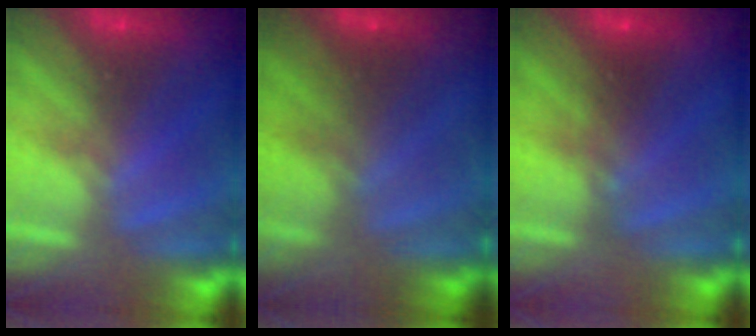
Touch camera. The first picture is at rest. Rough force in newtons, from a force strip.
{"total": 2.8}
{"total": 2.3}